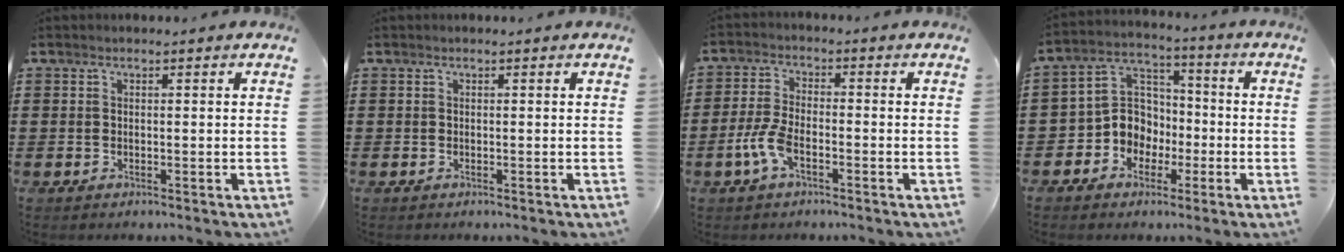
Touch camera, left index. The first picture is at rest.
{"total": 0.0}
{"total": 5.4, "force": [-2.3, 2.2, 4.4], "torque": [-0.108, -0.002, -0.048]}
{"total": 7.9, "force": [-2.7, 7.0, 2.5], "torque": [-0.089, 0.008, -0.057]}